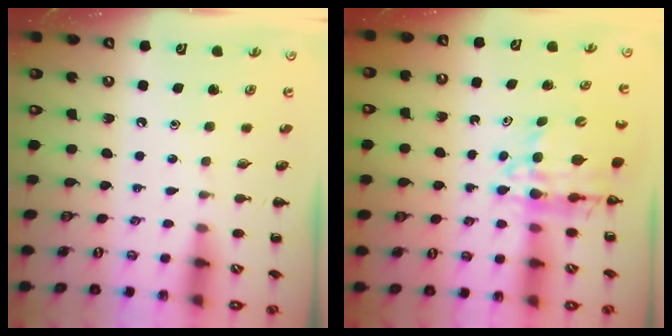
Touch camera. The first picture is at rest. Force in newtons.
{"total": 12.2, "press": 11.5, "slide": 3.9}